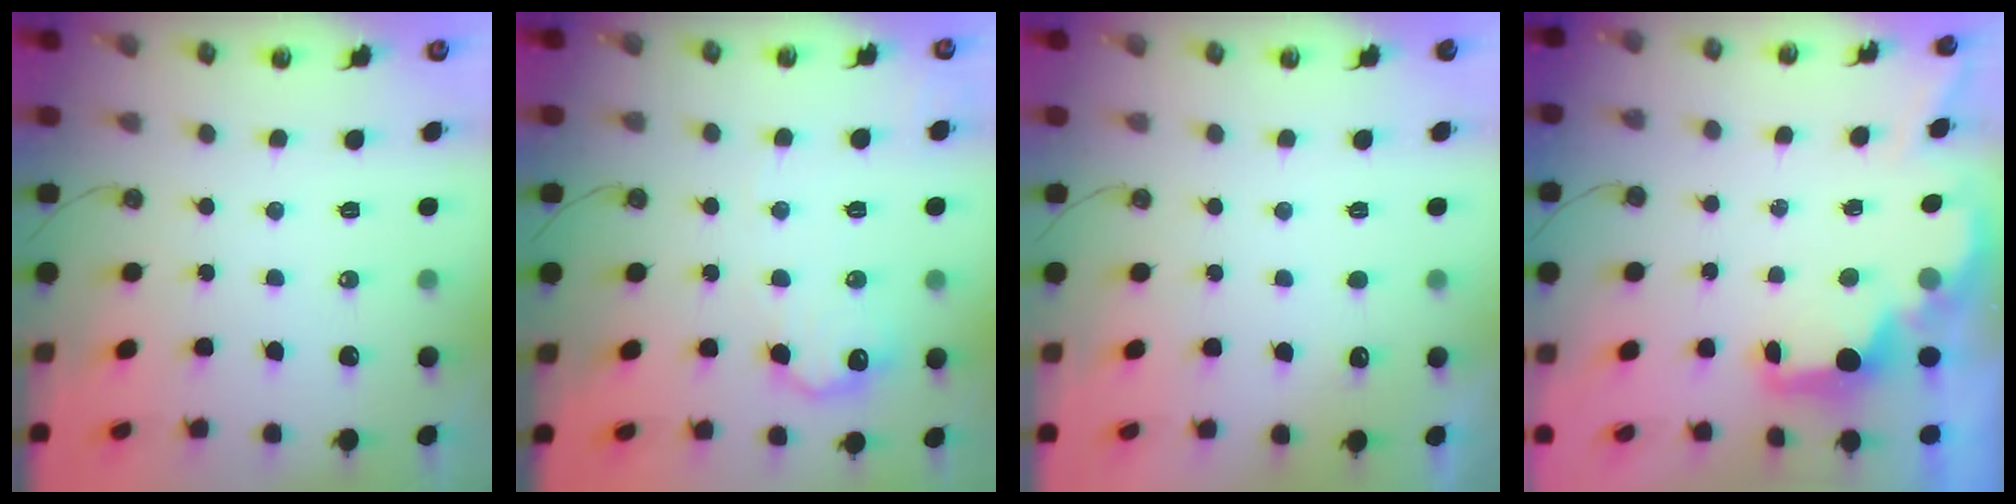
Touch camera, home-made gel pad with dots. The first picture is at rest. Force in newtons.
{"total": 11.5, "press": 11.5, "slide": 0.5}
{"total": 2.9, "press": 2.7, "slide": 1.0}
{"total": 3.4, "press": 3.3, "slide": 0.4}